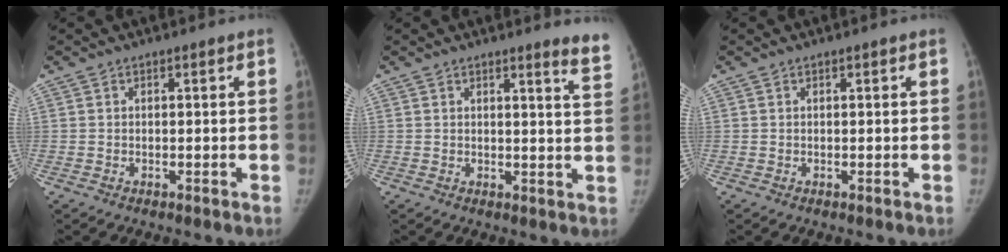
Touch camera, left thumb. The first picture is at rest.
{"total": 5.3, "force": [4.7, -0.4, 2.4], "torque": [-0.027, -0.046, 0.035]}
{"total": 0.0}